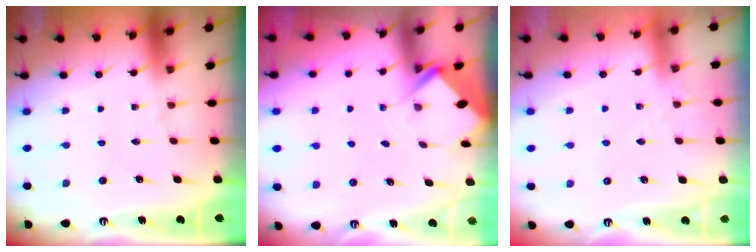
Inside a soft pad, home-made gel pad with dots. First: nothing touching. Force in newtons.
{"total": 2.7, "press": 2.7, "slide": 0.2}
{"total": 2.1, "press": 2.1, "slide": 0.4}